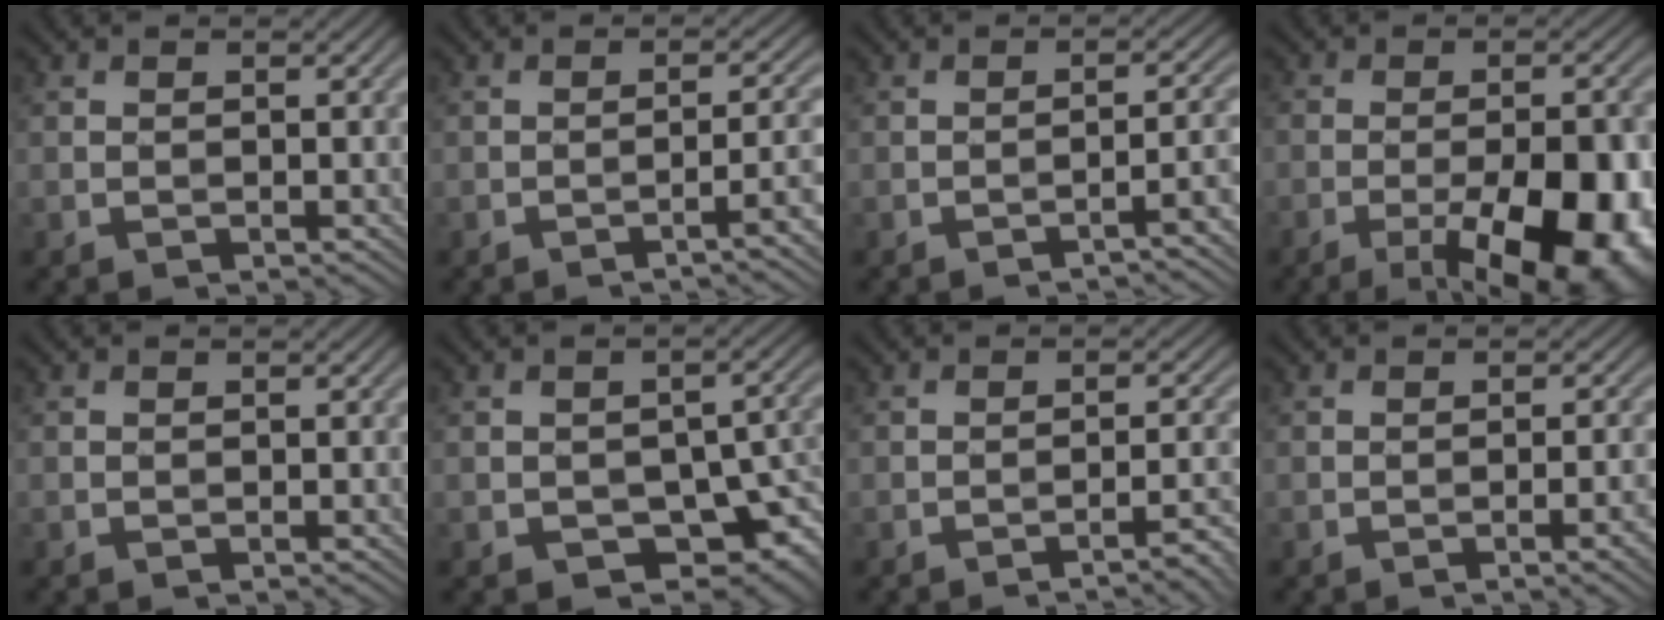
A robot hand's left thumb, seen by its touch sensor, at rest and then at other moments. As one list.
[{"total": 4.8, "force": [-2.1, 0.8, 4.2], "torque": [-0.048, 0.015, -0.040]}, {"total": 4.0, "force": [-2.2, 0.6, 3.2], "torque": [-0.032, 0.019, -0.046]}, {"total": 15.8, "force": [-7.0, 6.4, 12.7], "torque": [-0.150, 0.006, -0.093]}, {"total": 0.0}, {"total": 9.2, "force": [-3.5, 5.5, 6.5], "torque": [-0.089, -0.020, -0.044]}, {"total": 4.1, "force": [-2.5, 0.6, 3.2], "torque": [-0.038, 0.017, -0.044]}, {"total": 3.7, "force": [-1.2, 0.8, 3.4], "torque": [-0.044, 0.005, -0.017]}]